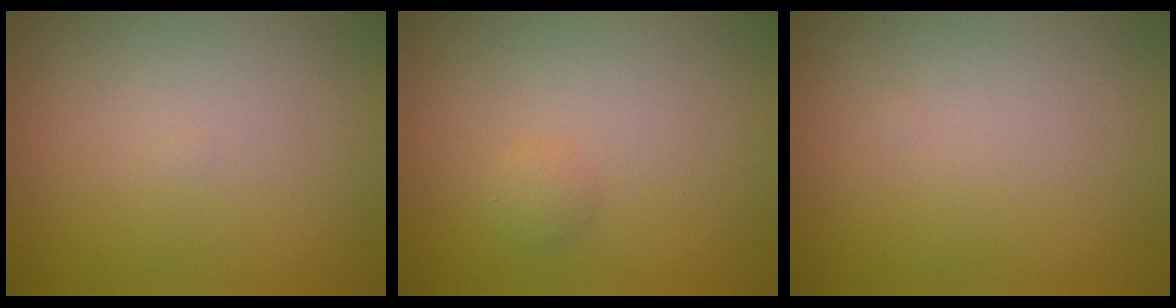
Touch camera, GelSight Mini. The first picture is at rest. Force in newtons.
{"total": 0.8, "press": 0.8, "slide": 0.1}
{"total": 0.0}